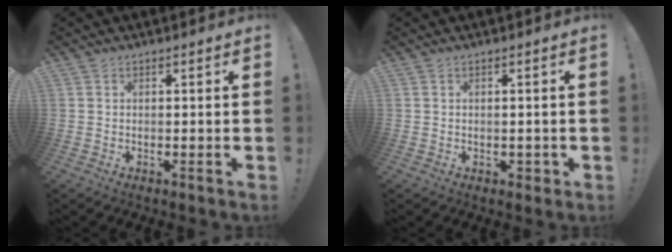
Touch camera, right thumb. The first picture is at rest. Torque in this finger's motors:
{"motor_torque": [0.07, 0.00, -0.11, 0.07, -0.02]}